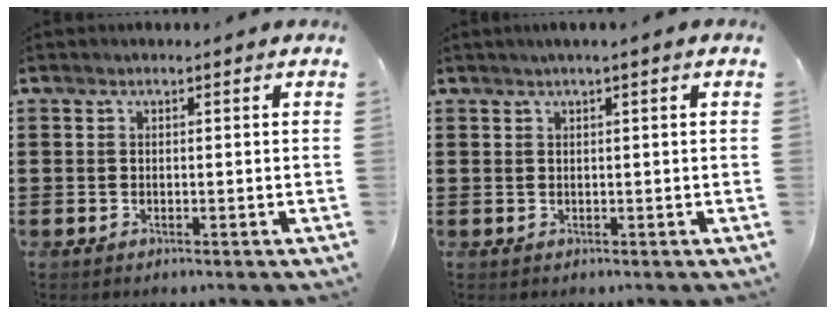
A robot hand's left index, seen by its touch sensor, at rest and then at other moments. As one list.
[{"total": 1.0, "force": [0.4, -0.1, 0.9], "torque": [-0.017, 0.000, 0.007]}]